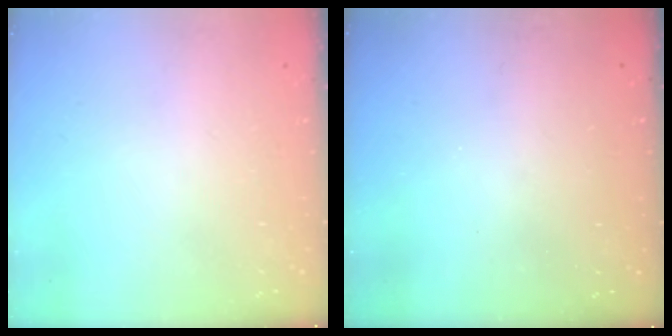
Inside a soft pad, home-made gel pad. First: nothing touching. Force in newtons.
{"total": 3.2, "press": 3.2, "slide": 0.1}